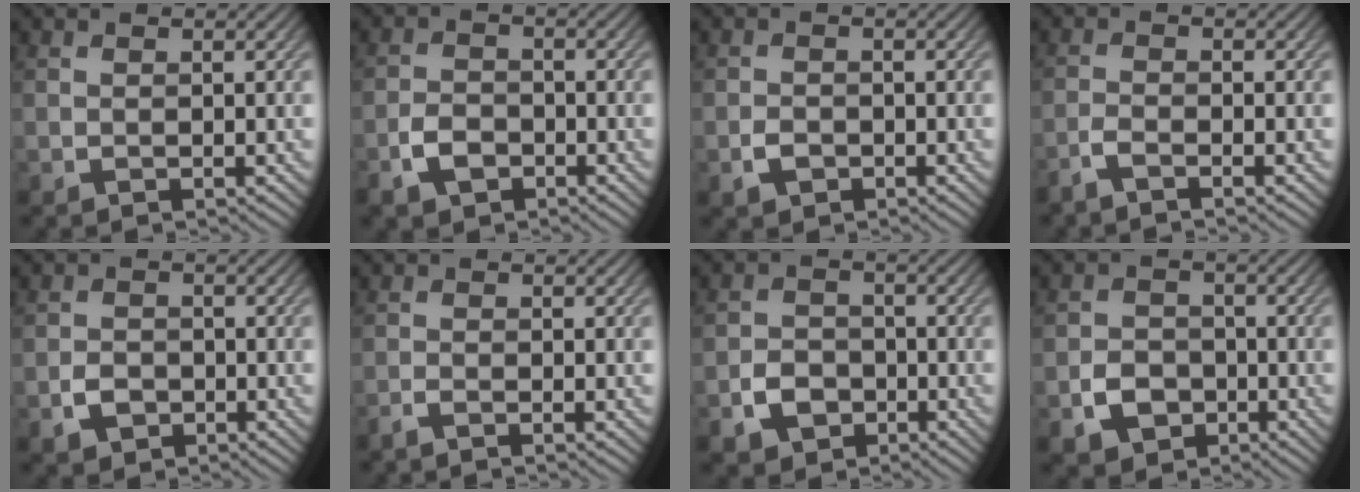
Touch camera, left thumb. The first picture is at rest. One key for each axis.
{"total": 3.8, "fx": -2.2, "fy": 2.4, "fz": 2.0, "tx": -0.042, "ty": -0.003, "tz": -0.048}
{"total": 2.0, "fx": -1.0, "fy": 1.4, "fz": 1.0, "tx": -0.019, "ty": -0.002, "tz": -0.021}
{"total": 2.3, "fx": -1.8, "fy": 0.3, "fz": 1.4, "tx": -0.030, "ty": -0.003, "tz": -0.048}
{"total": 2.7, "fx": -1.3, "fy": 2.0, "fz": 1.2, "tx": -0.023, "ty": -0.002, "tz": -0.027}
{"total": 1.4, "fx": -1.1, "fy": 0.1, "fz": 0.8, "tx": -0.018, "ty": -0.001, "tz": -0.028}
{"total": 4.2, "fx": -2.2, "fy": 3.1, "fz": 1.9, "tx": -0.039, "ty": -0.005, "tz": -0.045}
{"total": 4.2, "fx": -1.9, "fy": 3.2, "fz": 1.9, "tx": -0.037, "ty": -0.005, "tz": -0.037}